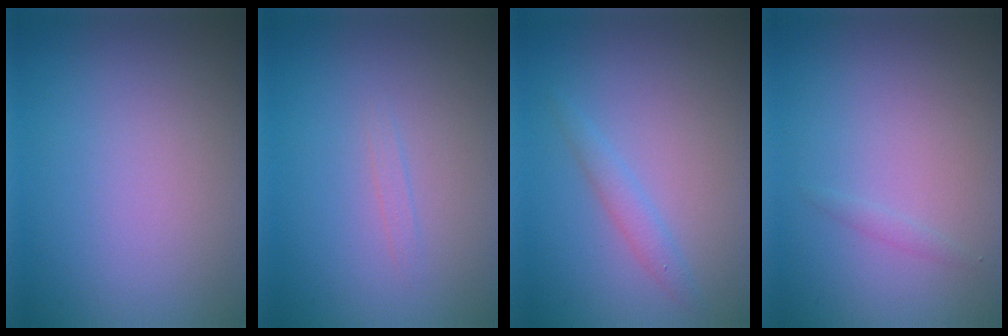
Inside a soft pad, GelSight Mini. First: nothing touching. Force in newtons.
{"total": 0.6, "press": 0.6, "slide": 0.1}
{"total": 1.5, "press": 1.4, "slide": 0.1}
{"total": 0.5, "press": 0.5, "slide": 0.1}